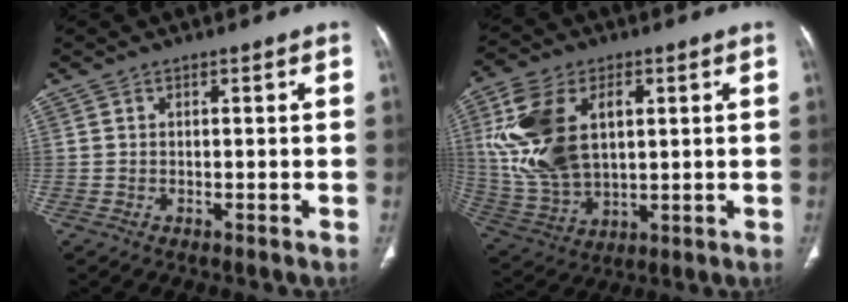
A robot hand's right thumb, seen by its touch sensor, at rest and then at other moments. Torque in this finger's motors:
{"motor_torque": [1.95, 3.04, 0.84, -0.34, 0.65]}